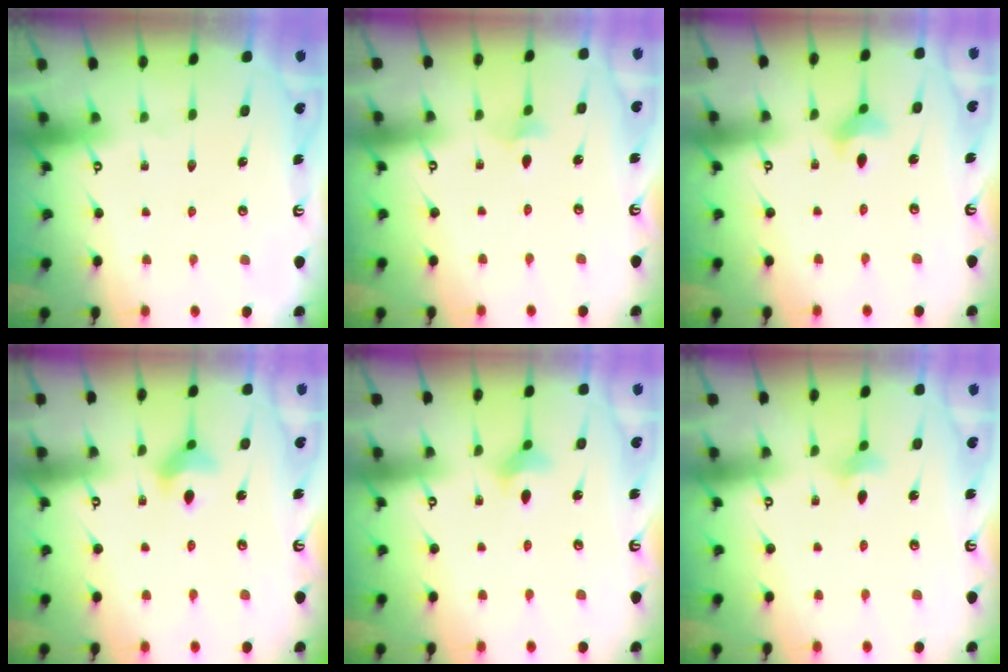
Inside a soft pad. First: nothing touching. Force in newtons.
{"total": 2.3, "press": 2.3, "slide": 0.5}
{"total": 3.4, "press": 3.4, "slide": 0.5}
{"total": 7.1, "press": 7.1, "slide": 0.5}
{"total": 2.9, "press": 2.9, "slide": 0.4}
{"total": 2.1, "press": 2.0, "slide": 0.5}